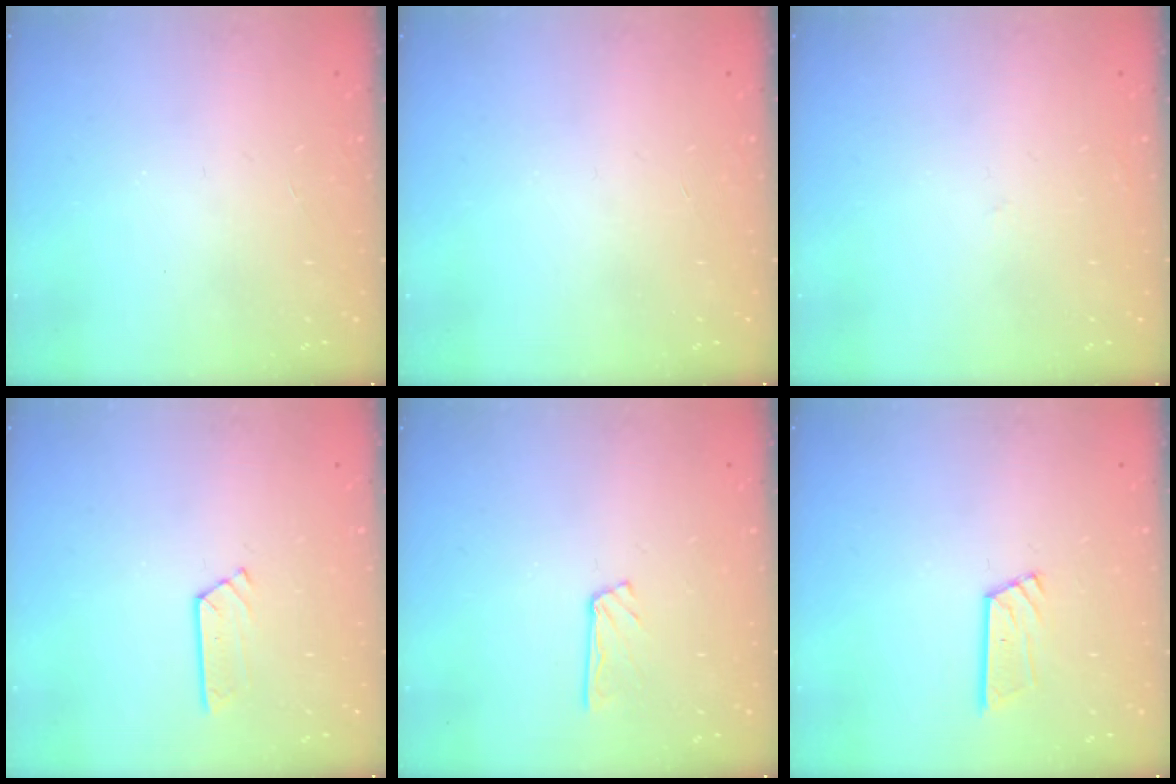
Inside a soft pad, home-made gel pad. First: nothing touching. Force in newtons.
{"total": 0.0}
{"total": 2.5, "press": 2.5, "slide": 0.3}
{"total": 3.2, "press": 3.2, "slide": 0.3}
{"total": 5.3, "press": 5.3, "slide": 0.3}
{"total": 8.2, "press": 8.2, "slide": 0.6}